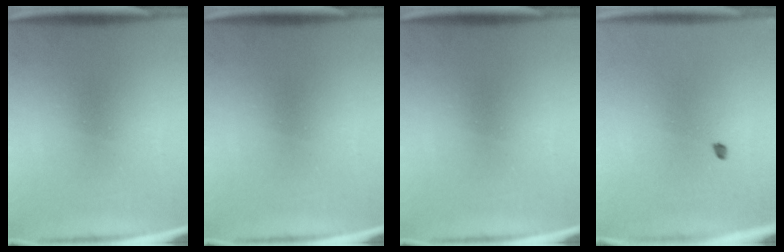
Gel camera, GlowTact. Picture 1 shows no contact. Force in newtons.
{"total": 0.0}
{"total": 0.0}
{"total": 0.9}